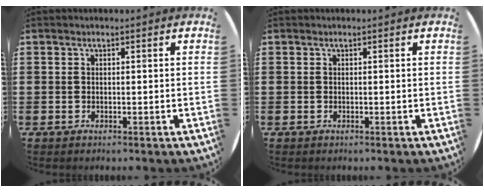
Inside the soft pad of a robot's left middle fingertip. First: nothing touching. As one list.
[{"total": 0.0}]